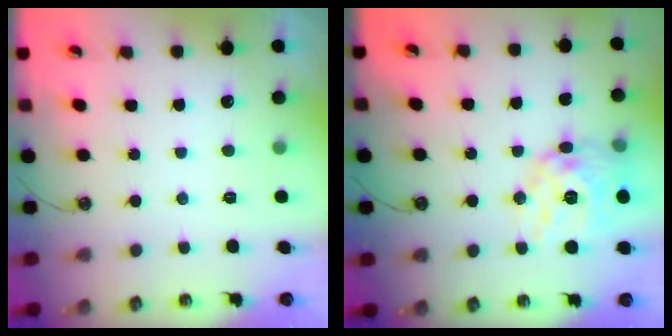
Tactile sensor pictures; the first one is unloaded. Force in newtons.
{"total": 15.3, "press": 15.2, "slide": 1.4}